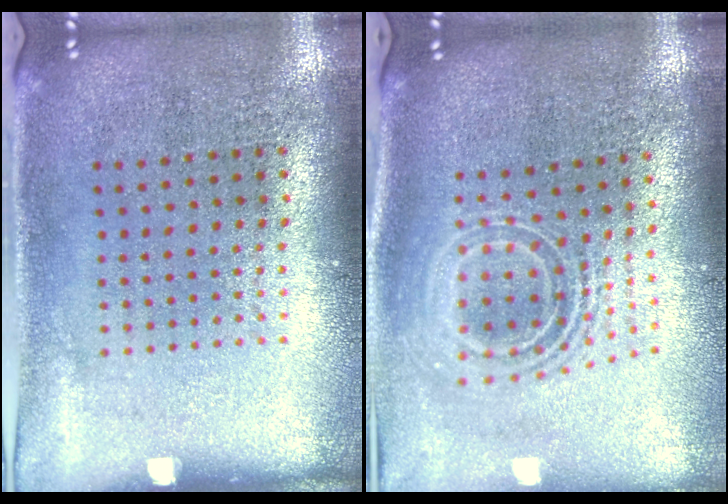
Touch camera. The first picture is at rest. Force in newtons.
{"total": 2.2, "press": 1.6, "slide": 1.5}